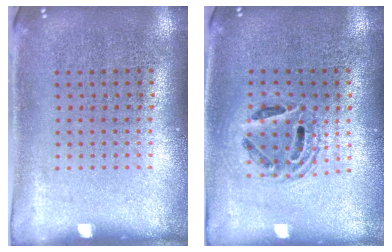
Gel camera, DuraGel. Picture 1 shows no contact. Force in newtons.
{"total": 1.3, "press": 1.2, "slide": 0.6}